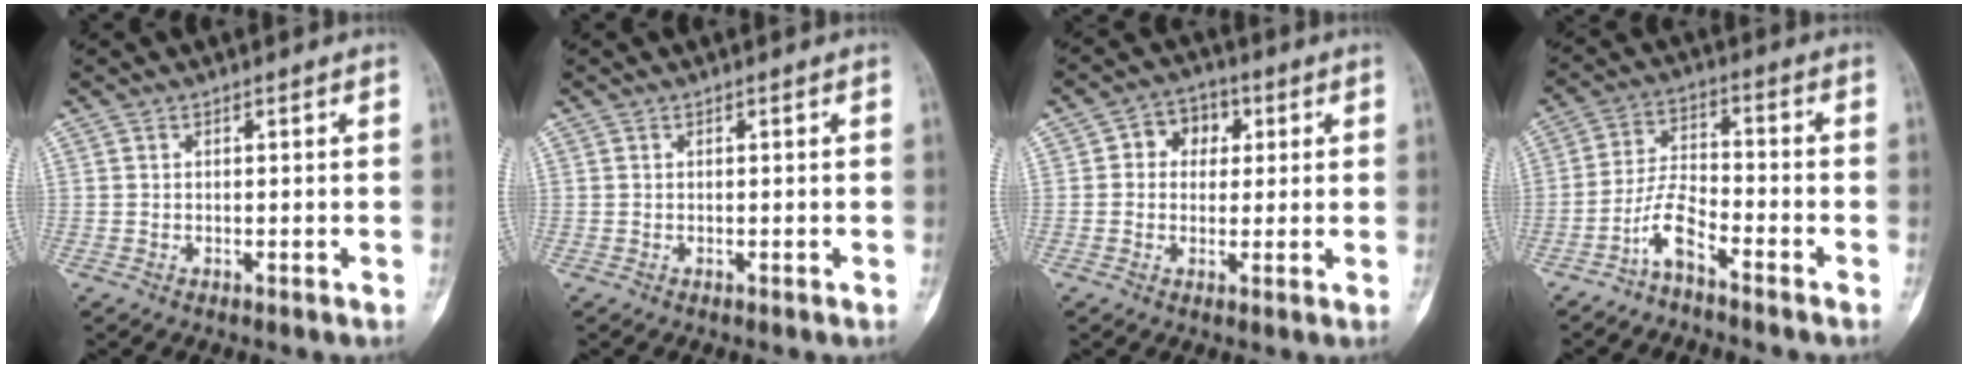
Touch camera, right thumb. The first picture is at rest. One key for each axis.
{"total": 0.0}
{"total": 6.4, "fx": 1.4, "fy": 5.2, "fz": 3.4, "tx": -0.013, "ty": 0.006, "tz": 0.014}
{"total": 6.0, "fx": -4.3, "fy": 1.5, "fz": 3.9, "tx": -0.081, "ty": 0.043, "tz": -0.092}